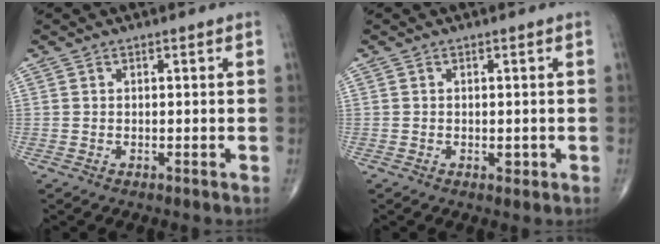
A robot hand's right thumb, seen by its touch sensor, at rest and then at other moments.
{"total": 1.1, "force": [-0.3, 0.7, 0.8], "torque": [-0.006, -0.002, -0.005]}